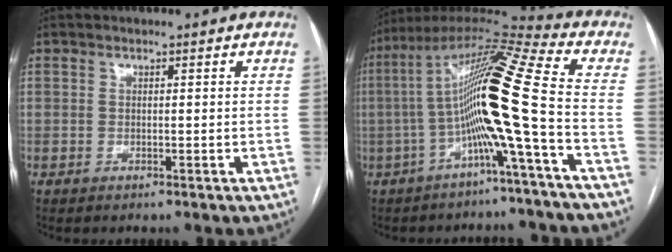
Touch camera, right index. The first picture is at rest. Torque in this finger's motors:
{"motor_torque": [2.14, 0.00, 0.89, 0.21]}